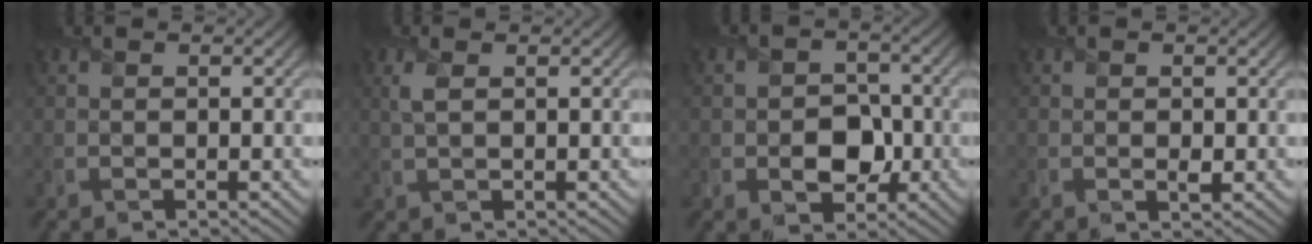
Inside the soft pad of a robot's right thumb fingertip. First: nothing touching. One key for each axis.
{"total": 1.9, "fx": 0.7, "fy": 0.5, "fz": 1.7, "tx": -0.048, "ty": 0.005, "tz": 0.016}
{"total": 4.7, "fx": -1.2, "fy": 3.7, "fz": 2.7, "tx": -0.033, "ty": -0.004, "tz": -0.027}
{"total": 0.7, "fx": 0.0, "fy": 0.4, "fz": 0.6, "tx": -0.008, "ty": -0.002, "tz": -0.001}